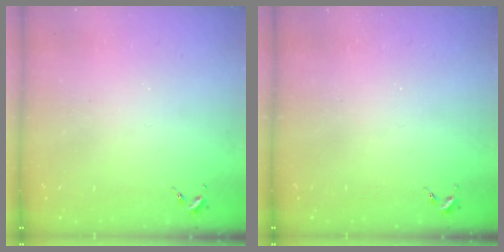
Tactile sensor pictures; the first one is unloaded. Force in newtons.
{"total": 0.0}